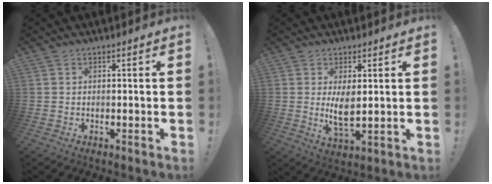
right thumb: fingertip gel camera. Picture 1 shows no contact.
{"total": 6.7, "force": [1.6, 2.9, 5.8], "torque": [-0.105, -0.017, 0.024]}